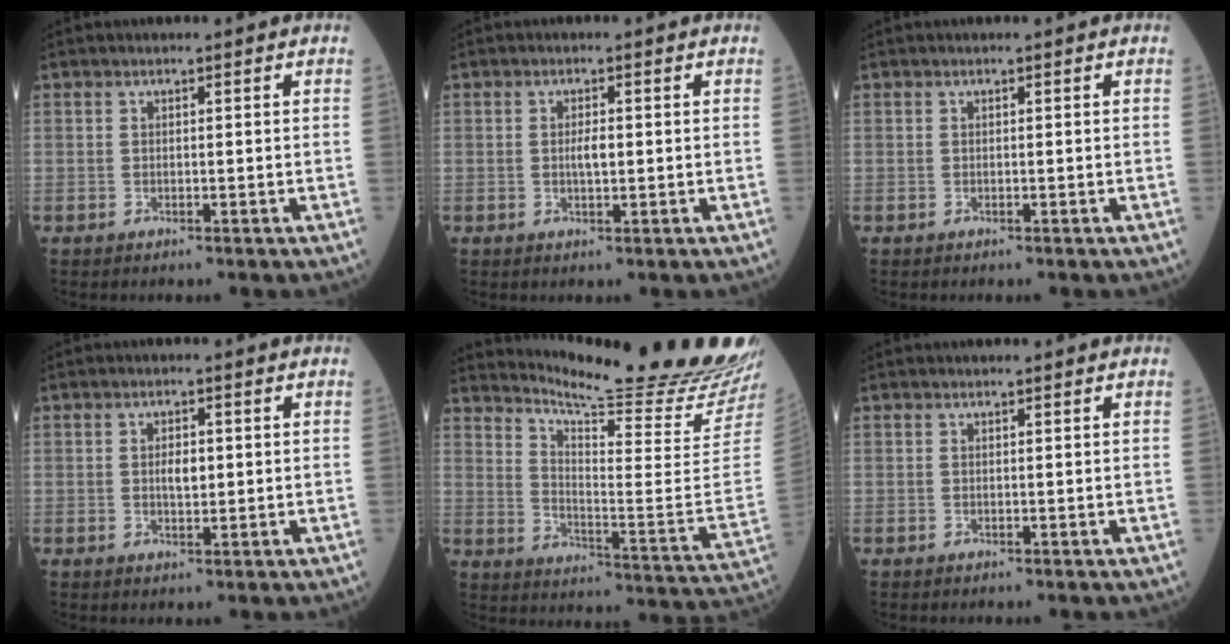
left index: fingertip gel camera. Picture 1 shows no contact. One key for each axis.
{"total": 2.0, "fx": 0.1, "fy": 0.6, "fz": 1.9, "tx": -0.036, "ty": 0.001, "tz": 0.002}
{"total": 0.0}
{"total": 2.5, "fx": 0.3, "fy": 1.1, "fz": 2.3, "tx": -0.040, "ty": 0.000, "tz": 0.004}
{"total": 22.7, "fx": 21.3, "fy": -2.0, "fz": 7.4, "tx": -0.134, "ty": -0.126, "tz": 0.282}
{"total": 0.9, "fx": 0.9, "fy": 0.1, "fz": 0.1, "tx": -0.010, "ty": 0.004, "tz": 0.010}